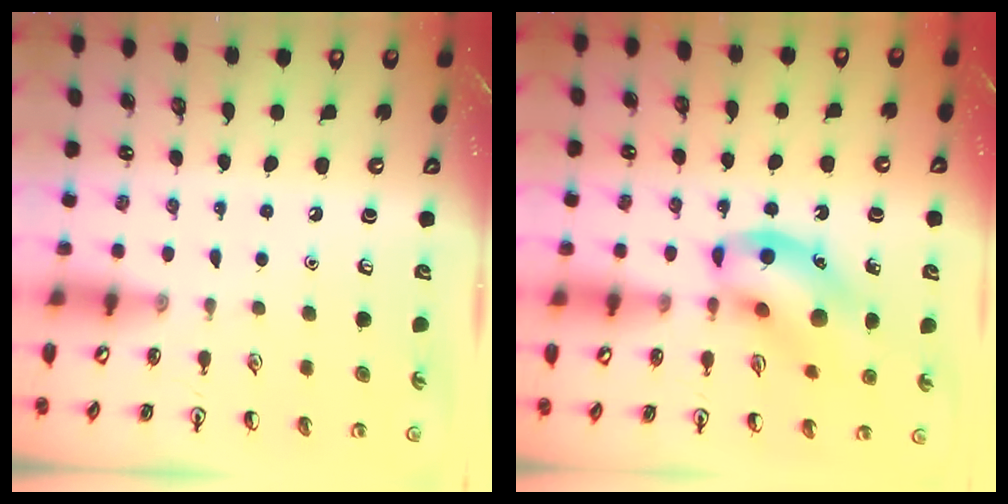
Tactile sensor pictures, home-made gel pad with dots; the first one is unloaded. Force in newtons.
{"total": 13.4, "press": 13.3, "slide": 2.2}